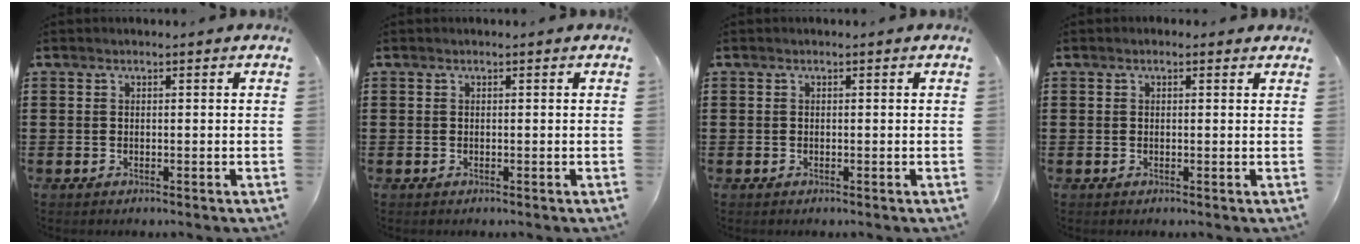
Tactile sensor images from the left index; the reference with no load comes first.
{"total": 0.0}
{"total": 0.0}
{"total": 0.6, "force": [0.2, 0.4, 0.4], "torque": [-0.009, 0.005, 0.003]}